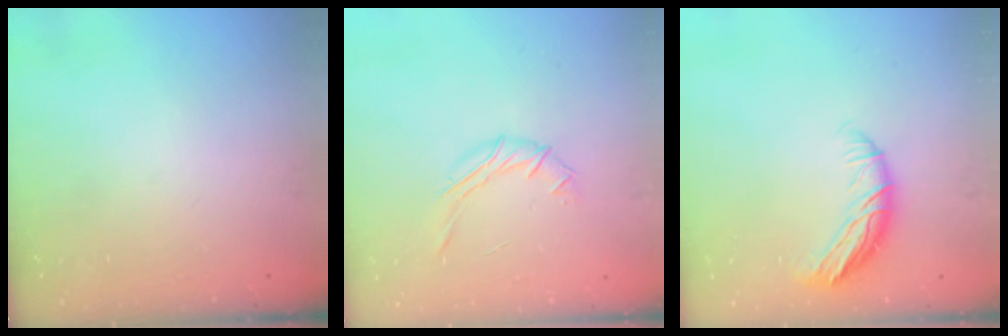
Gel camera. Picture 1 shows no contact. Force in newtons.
{"total": 5.6, "press": 5.6, "slide": 0.5}
{"total": 10.2, "press": 10.2, "slide": 0.1}